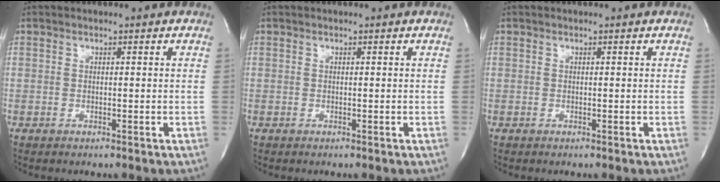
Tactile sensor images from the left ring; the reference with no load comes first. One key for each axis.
{"total": 0.0}
{"total": 0.0}